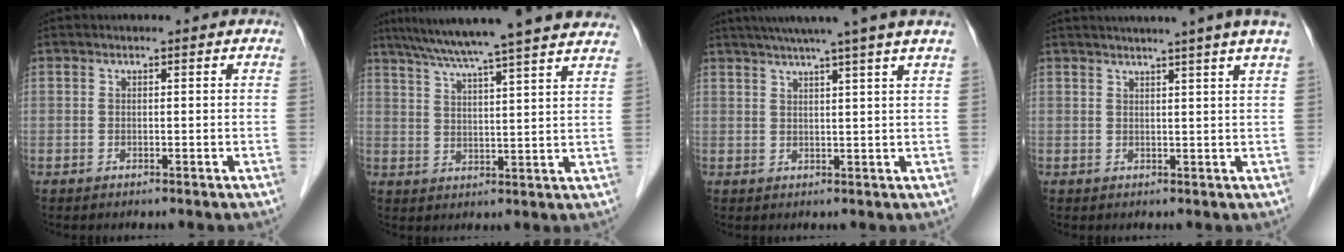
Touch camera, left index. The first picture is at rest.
{"total": 21.5, "force": [18.6, -0.4, 10.8], "torque": [-0.181, 0.010, 0.246]}
{"total": 10.6, "force": [8.5, -1.8, 6.1], "torque": [-0.091, 0.016, 0.102]}
{"total": 7.0, "force": [5.7, -1.6, 3.6], "torque": [-0.043, 0.012, 0.057]}